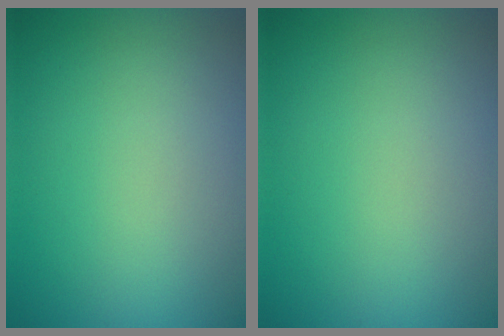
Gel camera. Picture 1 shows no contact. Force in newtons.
{"total": 0.0}